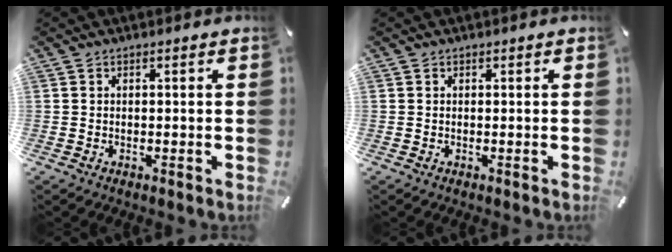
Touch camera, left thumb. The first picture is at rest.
{"total": 0.0}